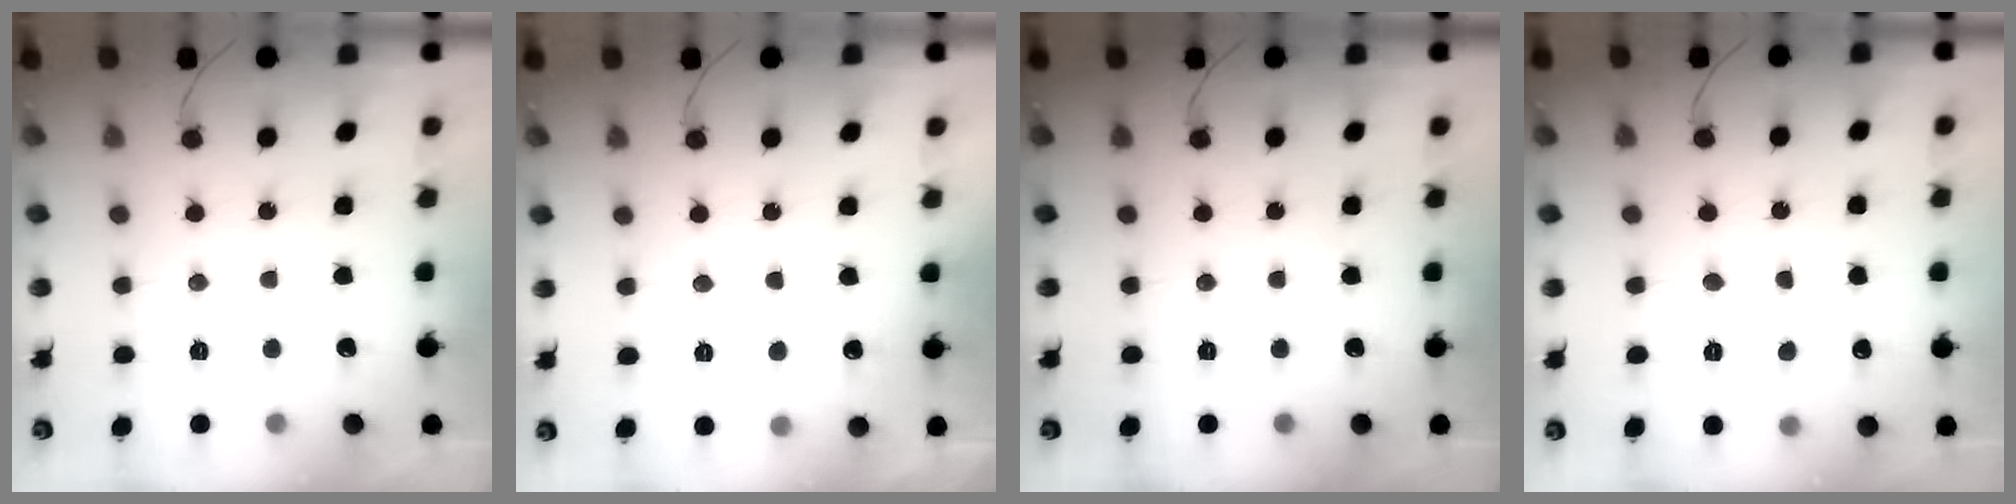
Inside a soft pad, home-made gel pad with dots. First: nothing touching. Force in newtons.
{"total": 2.4, "press": 2.4, "slide": 0.2}
{"total": 0.0}
{"total": 2.5, "press": 2.5, "slide": 0.1}